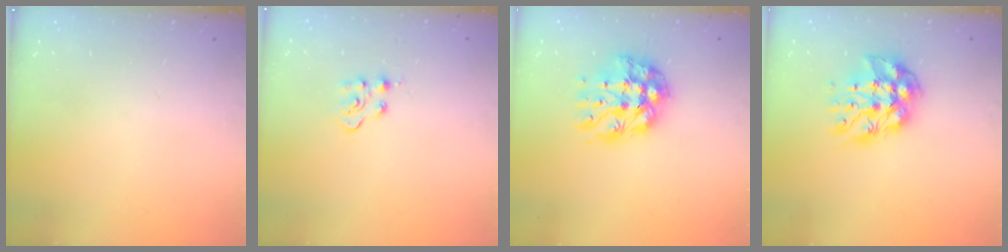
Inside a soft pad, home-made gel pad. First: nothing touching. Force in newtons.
{"total": 4.1, "press": 4.1, "slide": 0.5}
{"total": 13.4, "press": 13.3, "slide": 1.2}
{"total": 12.3, "press": 12.3, "slide": 1.2}